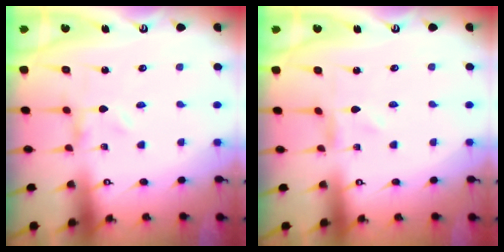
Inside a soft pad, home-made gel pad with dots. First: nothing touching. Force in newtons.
{"total": 1.2, "press": 1.2, "slide": 0.2}